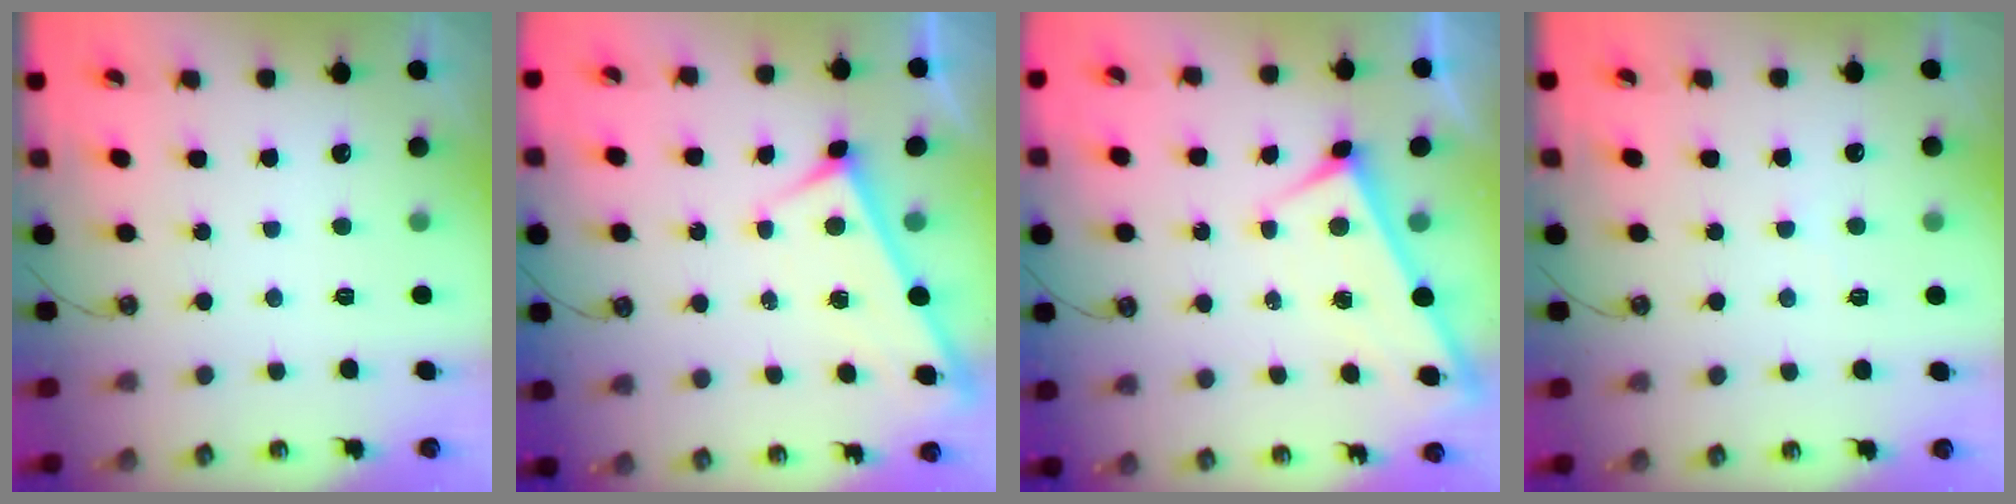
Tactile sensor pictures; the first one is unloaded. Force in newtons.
{"total": 3.1, "press": 3.1, "slide": 0.3}
{"total": 1.4, "press": 1.3, "slide": 0.5}
{"total": 0.8, "press": 0.8, "slide": 0.2}